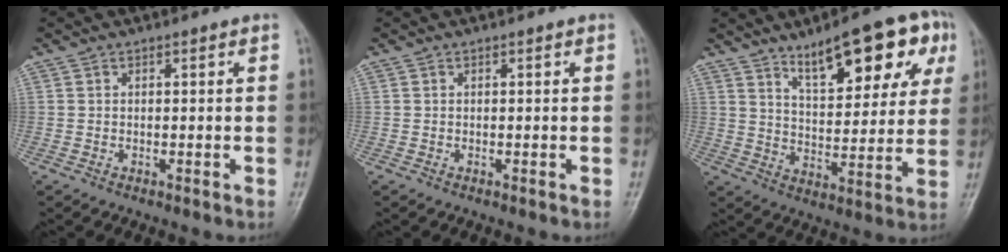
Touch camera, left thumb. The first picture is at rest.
{"total": 0.0}
{"total": 16.8, "force": [8.9, 6.2, 12.8], "torque": [-0.138, -0.025, 0.134]}